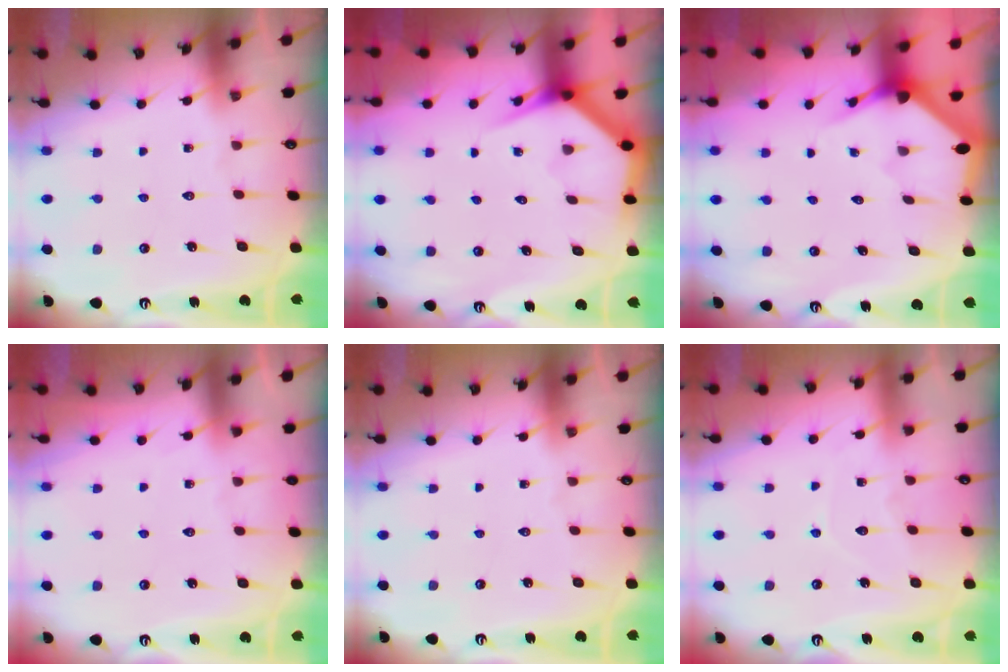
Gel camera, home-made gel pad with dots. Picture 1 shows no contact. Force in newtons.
{"total": 3.7, "press": 3.7, "slide": 0.3}
{"total": 2.9, "press": 2.9, "slide": 0.2}
{"total": 2.8, "press": 2.8, "slide": 0.4}
{"total": 0.0}
{"total": 5.7, "press": 5.7, "slide": 0.6}